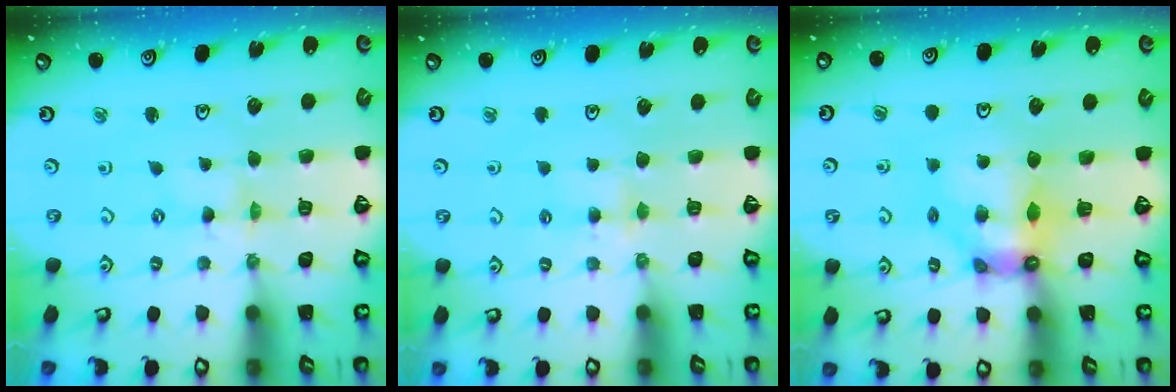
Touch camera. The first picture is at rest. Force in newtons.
{"total": 3.8, "press": 3.7, "slide": 0.6}
{"total": 9.4, "press": 9.3, "slide": 1.1}